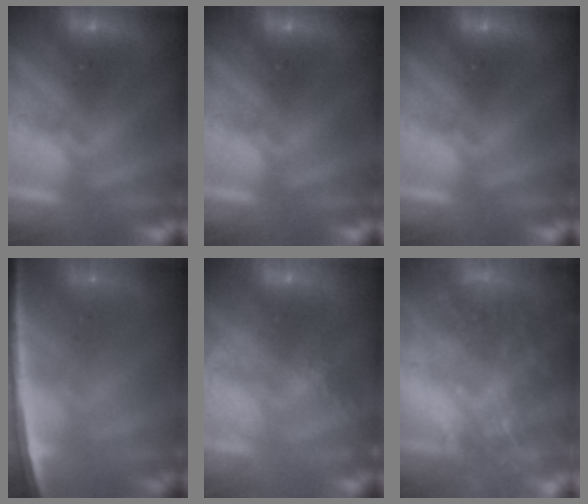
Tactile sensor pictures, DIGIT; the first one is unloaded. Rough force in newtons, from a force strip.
{"total": 0.0}
{"total": 0.0}
{"total": 5.8}
{"total": 5.6}
{"total": 8.6}